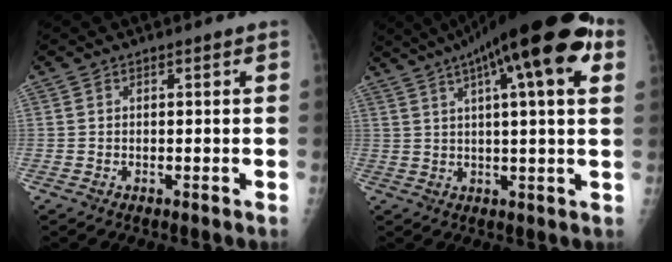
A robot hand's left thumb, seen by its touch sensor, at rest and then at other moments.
{"total": 21.8, "force": [10.0, 5.1, 18.7], "torque": [-0.288, 0.021, 0.147]}